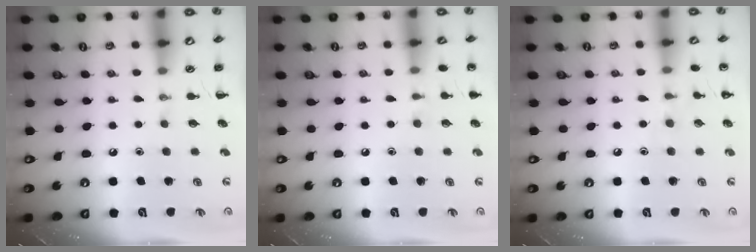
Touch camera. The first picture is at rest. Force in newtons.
{"total": 5.0, "press": 4.7, "slide": 1.6}
{"total": 6.0, "press": 5.7, "slide": 1.9}